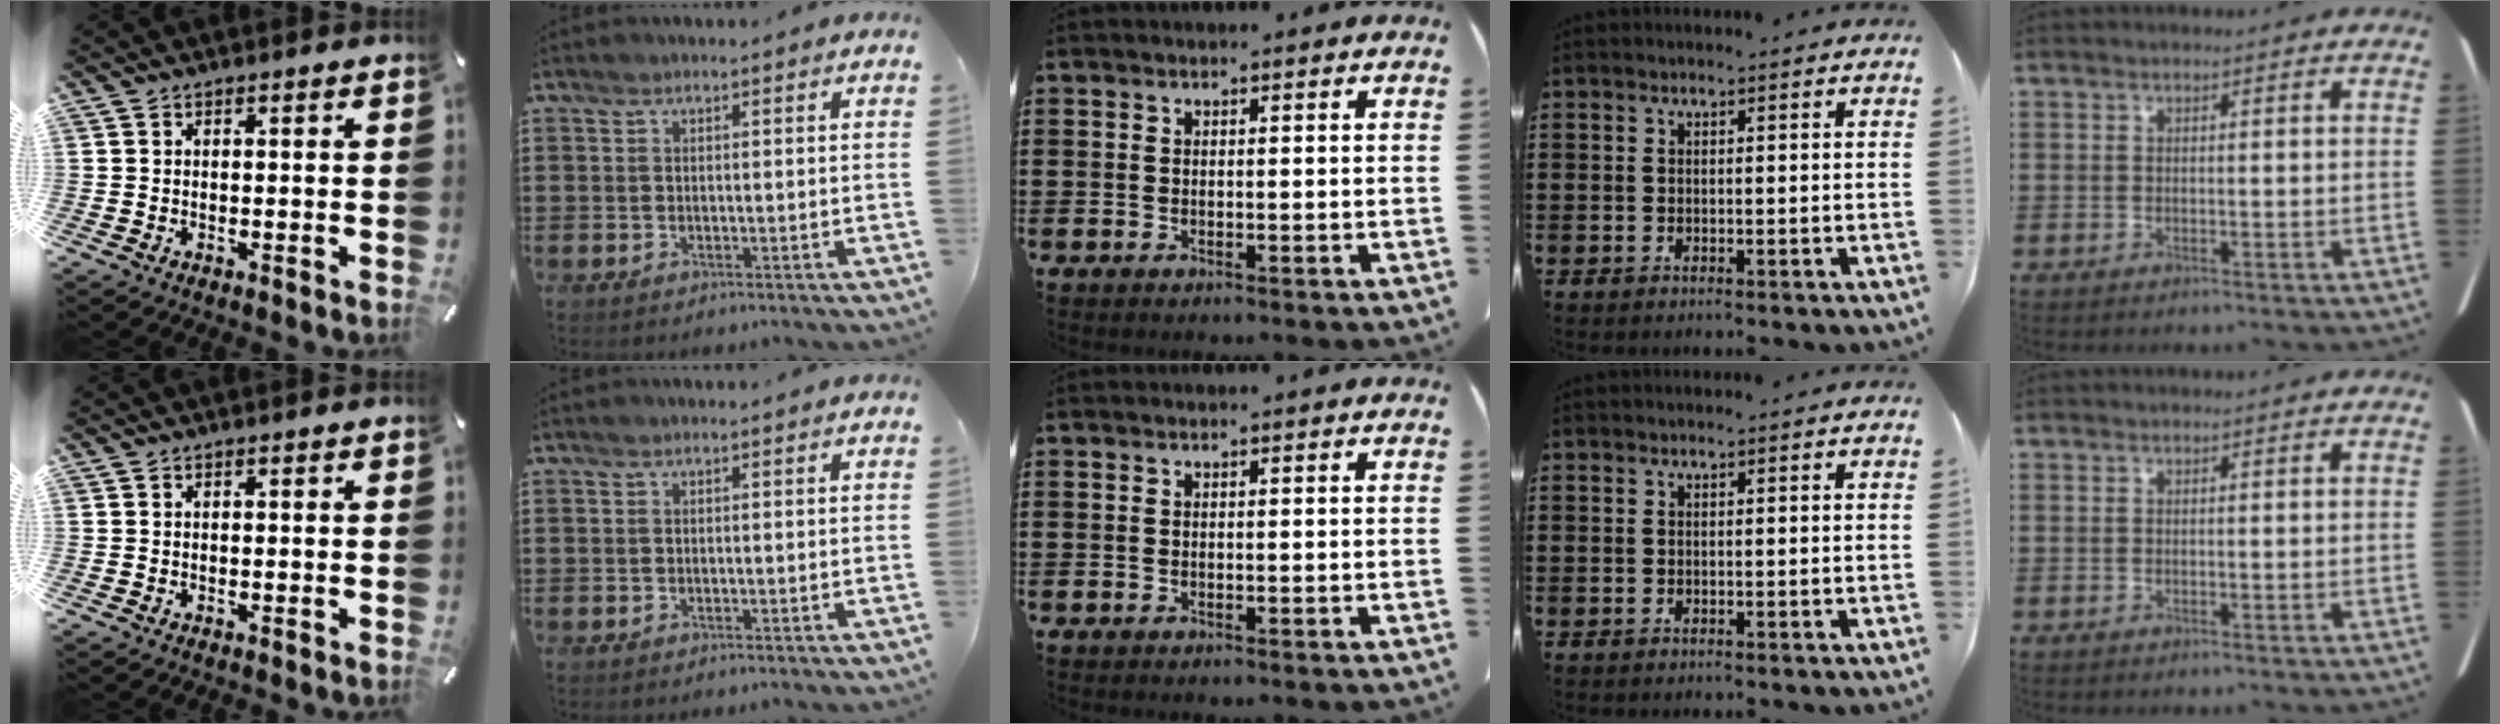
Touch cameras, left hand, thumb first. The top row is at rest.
{}